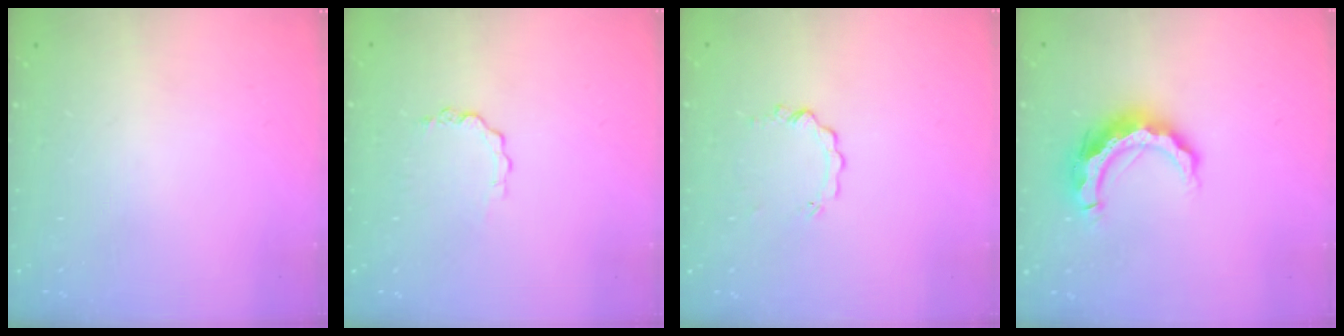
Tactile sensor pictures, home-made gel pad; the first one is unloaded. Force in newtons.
{"total": 2.9, "press": 2.9, "slide": 0.2}
{"total": 3.4, "press": 3.4, "slide": 0.3}
{"total": 12.1, "press": 12.1, "slide": 0.9}